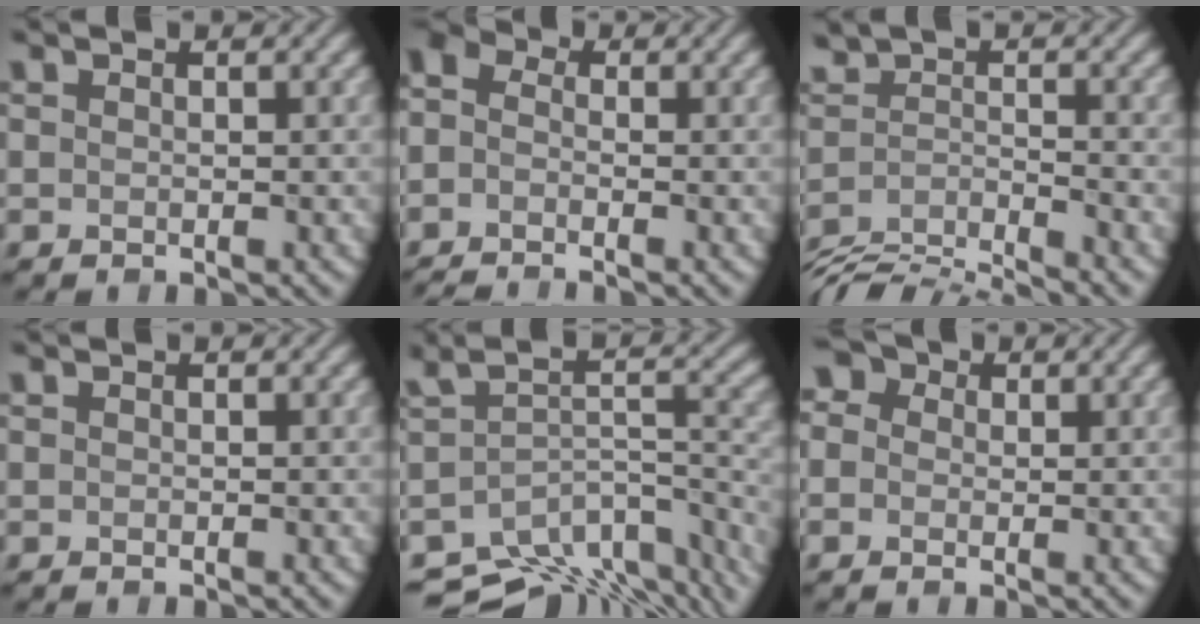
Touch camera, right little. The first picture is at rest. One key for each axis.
{"total": 3.5, "fx": -2.1, "fy": 1.9, "fz": 2.1, "tx": -0.050, "ty": -0.002, "tz": -0.047}
{"total": 5.7, "fx": -5.2, "fy": 1.1, "fz": 2.2, "tx": -0.040, "ty": -0.016, "tz": -0.095}
{"total": 0.0}
{"total": 9.6, "fx": -6.7, "fy": 4.4, "fz": 5.3, "tx": -0.090, "ty": -0.025, "tz": -0.080}
{"total": 4.1, "fx": 1.4, "fy": 3.3, "fz": 2.1, "tx": -0.034, "ty": 0.030, "tz": -0.016}